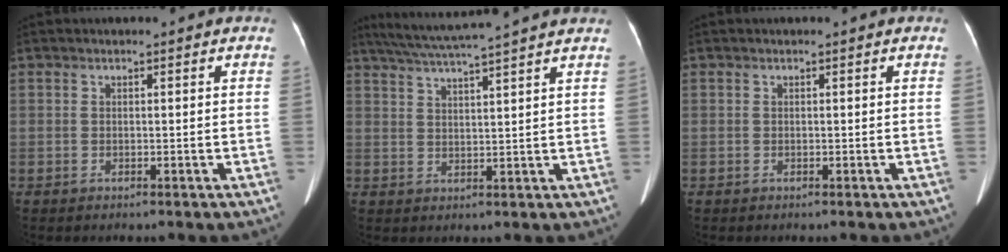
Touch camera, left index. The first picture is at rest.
{"total": 12.1, "force": [10.6, -1.2, 5.9], "torque": [-0.107, 0.025, 0.147]}
{"total": 0.0}